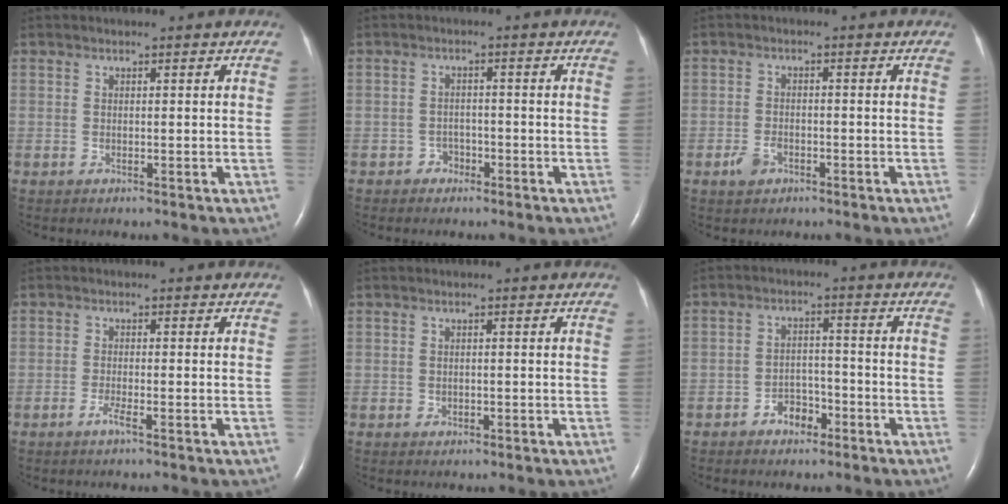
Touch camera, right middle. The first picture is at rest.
{"total": 1.9, "force": [-1.2, 1.4, 0.3], "torque": [-0.004, 0.007, -0.022]}
{"total": 2.6, "force": [-1.5, 1.6, 1.4], "torque": [-0.031, 0.001, -0.022]}
{"total": 1.6, "force": [-1.0, -0.1, 1.2], "torque": [-0.024, -0.001, -0.024]}
{"total": 0.6, "force": [-0.2, 0.5, 0.2], "torque": [0.000, 0.002, -0.004]}
{"total": 4.0, "force": [-2.5, 2.5, 1.9], "torque": [-0.029, 0.012, -0.040]}